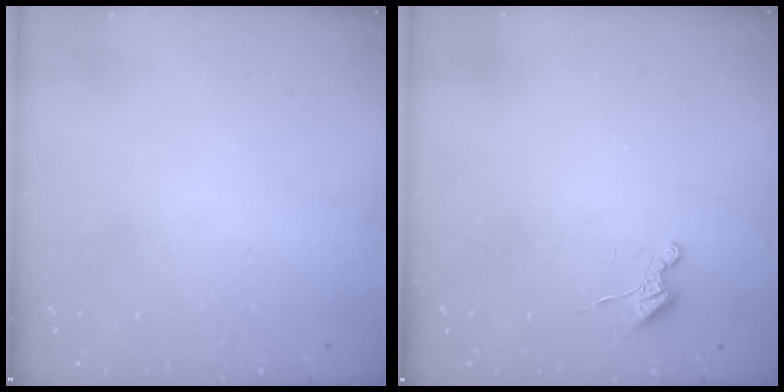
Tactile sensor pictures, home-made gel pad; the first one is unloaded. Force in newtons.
{"total": 3.7, "press": 3.6, "slide": 0.5}